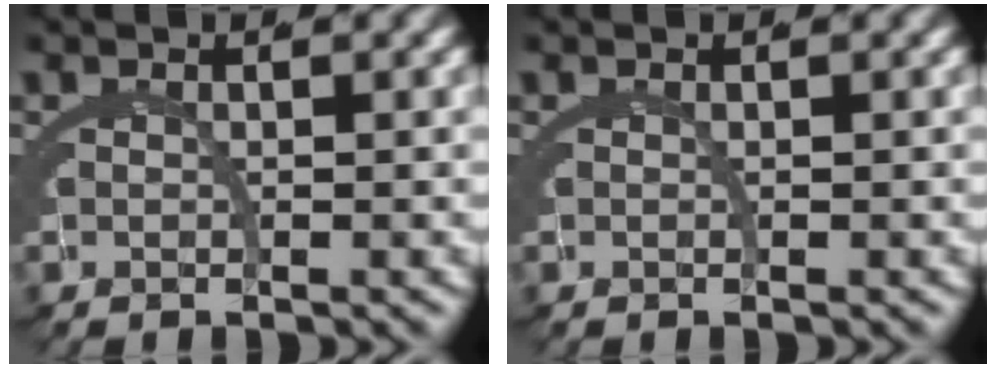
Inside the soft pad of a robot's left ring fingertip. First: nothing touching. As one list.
[{"total": 0.0}]